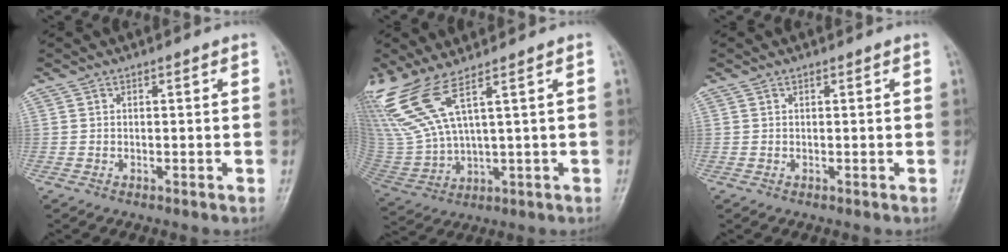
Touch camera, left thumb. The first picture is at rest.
{"total": 12.2, "force": [7.4, 2.5, 9.4], "torque": [-0.240, -0.027, 0.170]}
{"total": 0.0}